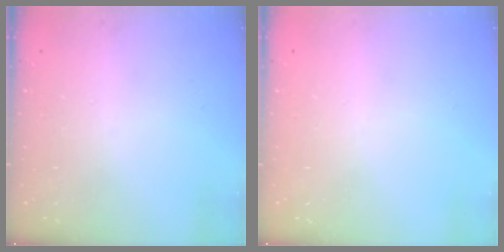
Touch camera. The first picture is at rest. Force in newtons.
{"total": 0.0}